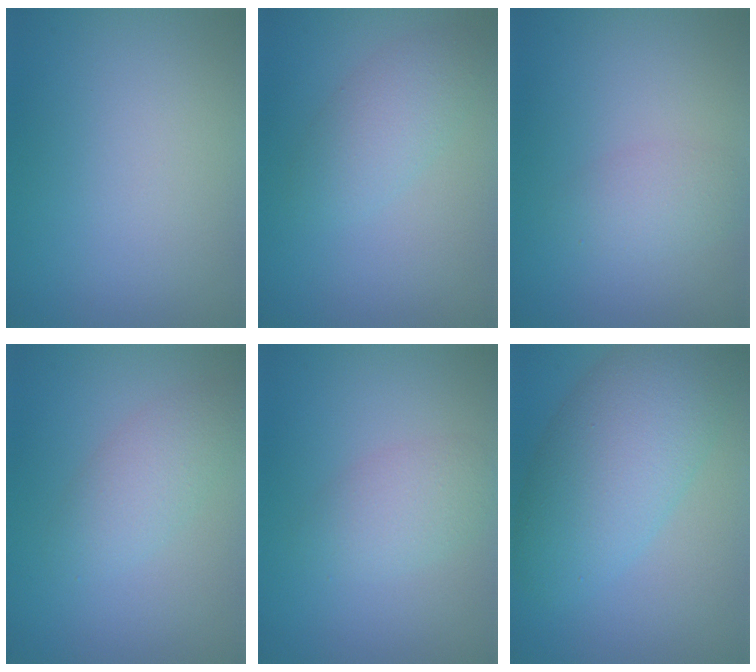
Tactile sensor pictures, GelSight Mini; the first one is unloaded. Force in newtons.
{"total": 2.8, "press": 2.8, "slide": 0.1}
{"total": 2.0, "press": 2.0, "slide": 0.1}
{"total": 2.7, "press": 2.7, "slide": 0.1}
{"total": 2.6, "press": 2.6, "slide": 0.2}
{"total": 7.5, "press": 7.5, "slide": 0.3}